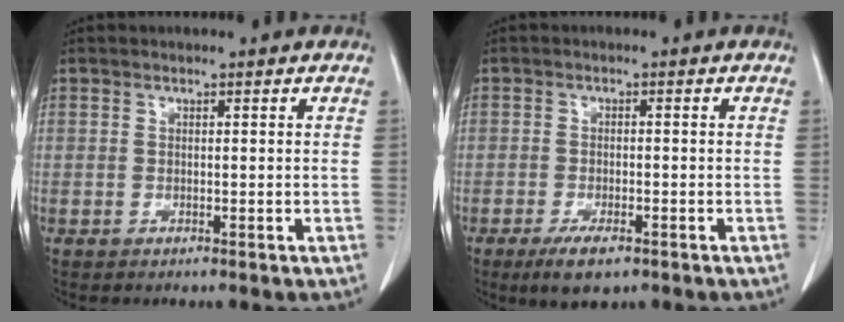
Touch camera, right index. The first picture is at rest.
{"total": 4.6, "force": [-2.9, 1.6, 3.2], "torque": [-0.060, -0.006, -0.043]}